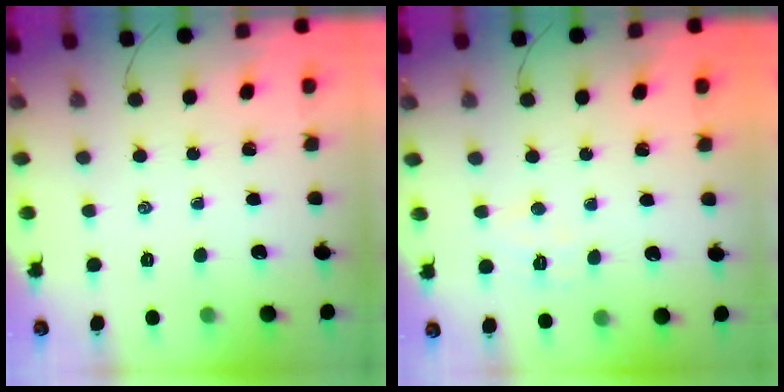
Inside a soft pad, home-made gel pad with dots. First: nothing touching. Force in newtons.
{"total": 5.4, "press": 5.4, "slide": 0.9}